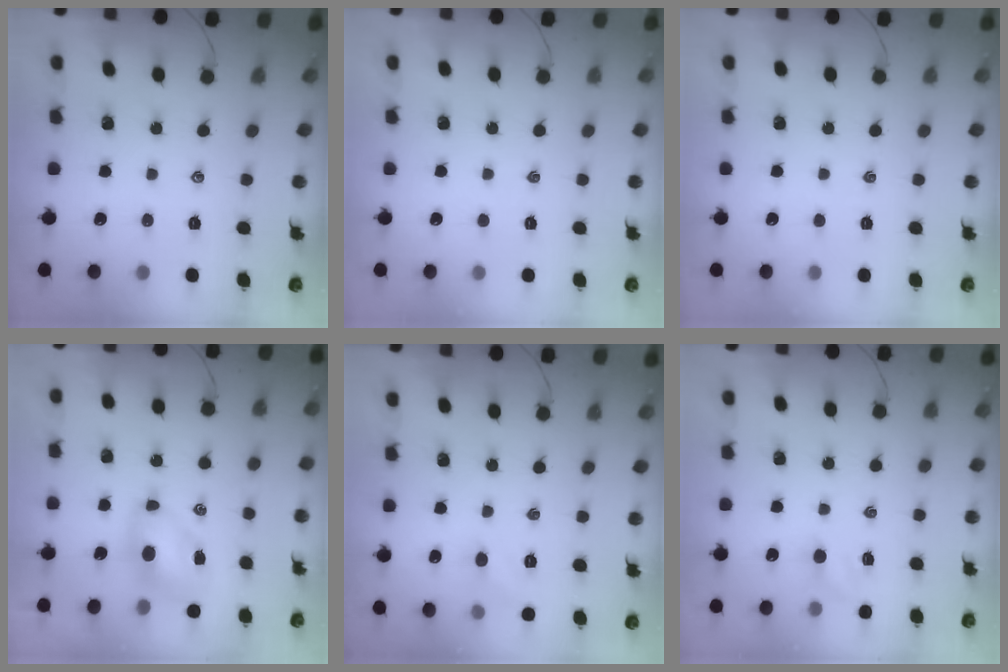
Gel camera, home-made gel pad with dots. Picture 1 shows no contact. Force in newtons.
{"total": 0.0}
{"total": 0.0}
{"total": 7.2, "press": 7.1, "slide": 1.2}
{"total": 5.6, "press": 5.4, "slide": 1.6}
{"total": 3.6, "press": 3.4, "slide": 1.1}